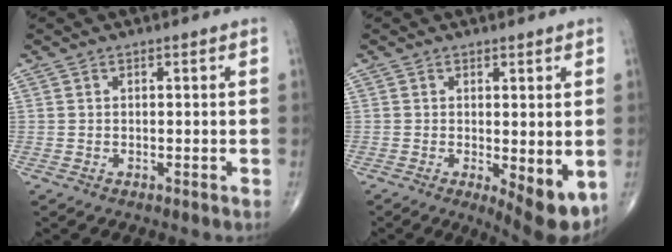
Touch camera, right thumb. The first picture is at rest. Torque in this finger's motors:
{"motor_torque": [0.17, 0.39, -0.01, -0.04, 0.07]}